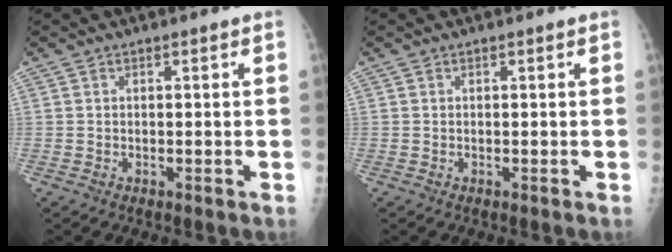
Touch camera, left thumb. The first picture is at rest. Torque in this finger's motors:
{"motor_torque": [-0.02, 0.03, -0.09, -0.06, 0.06]}